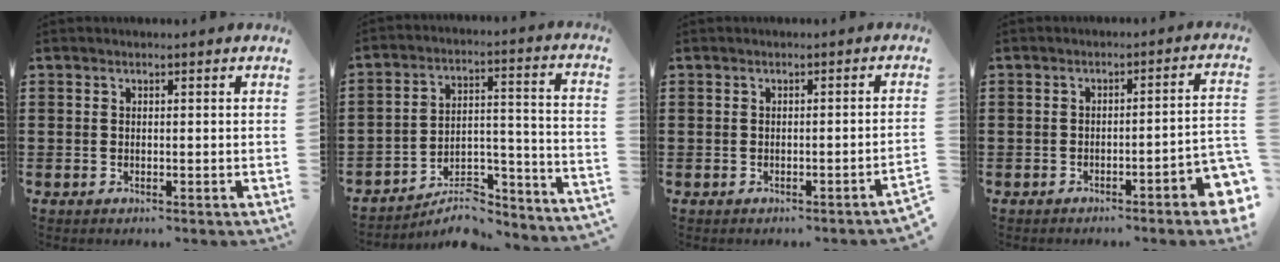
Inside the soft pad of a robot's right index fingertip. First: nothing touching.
{"total": 5.9, "force": [-5.0, 1.7, 2.6], "torque": [-0.041, -0.002, -0.097]}
{"total": 1.1, "force": [-0.8, -0.2, 0.7], "torque": [-0.013, -0.003, -0.015]}
{"total": 4.0, "force": [-2.8, 0.0, 2.8], "torque": [-0.045, -0.010, -0.053]}